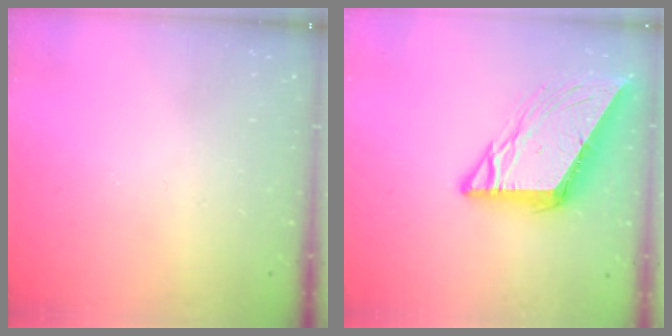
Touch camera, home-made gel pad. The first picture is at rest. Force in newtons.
{"total": 11.0, "press": 10.9, "slide": 1.2}